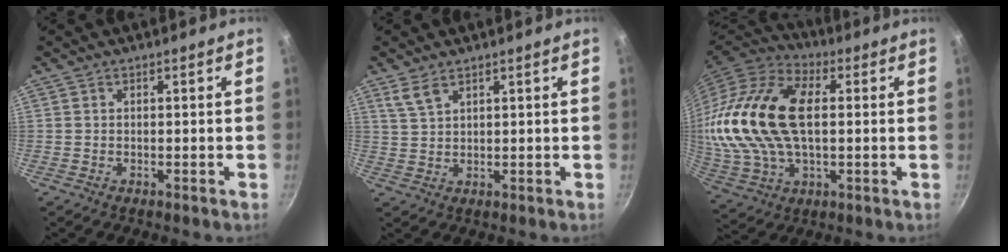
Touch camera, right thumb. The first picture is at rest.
{"total": 3.5, "force": [2.4, 1.5, 2.1], "torque": [-0.040, -0.011, 0.051]}
{"total": 23.3, "force": [3.0, 14.0, 18.4], "torque": [-0.354, 0.014, 0.052]}